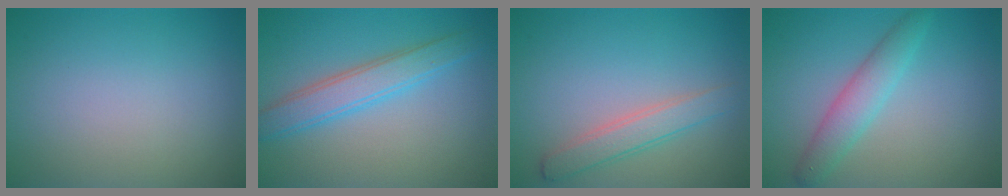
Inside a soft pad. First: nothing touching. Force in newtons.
{"total": 3.6, "press": 3.6, "slide": 0.2}
{"total": 2.6, "press": 2.6, "slide": 0.1}
{"total": 3.0, "press": 3.0, "slide": 0.1}